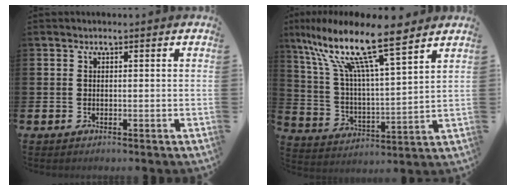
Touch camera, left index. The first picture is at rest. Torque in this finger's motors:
{"motor_torque": [1.33, -0.81, 1.05, 0.21]}